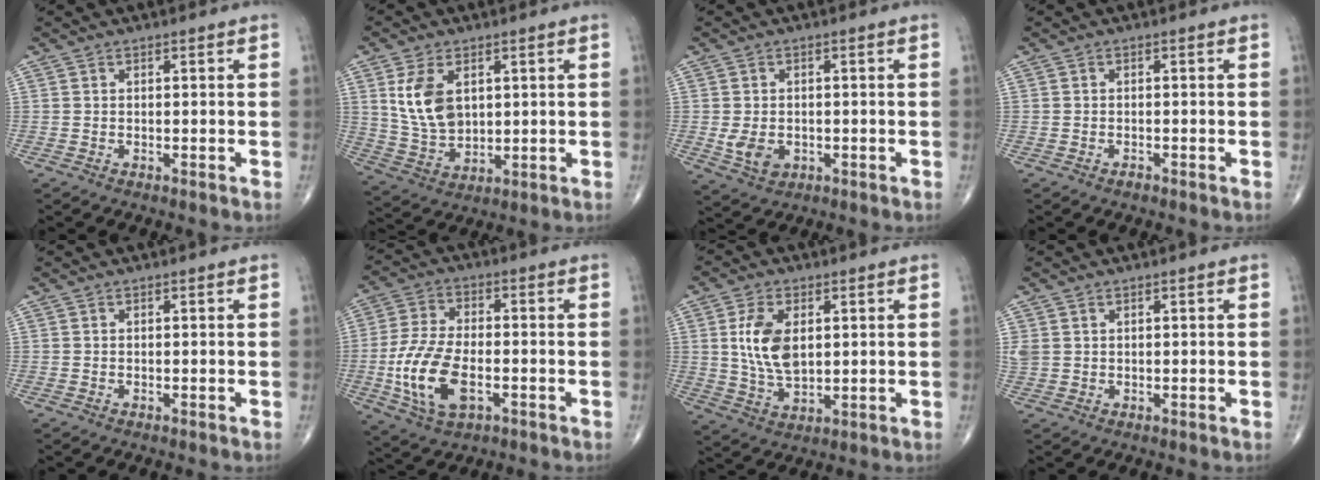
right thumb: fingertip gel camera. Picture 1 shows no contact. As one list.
[{"total": 10.1, "force": [2.9, 6.5, 7.2], "torque": [-0.125, -0.012, 0.069]}, {"total": 5.0, "force": [-0.8, 3.8, 3.2], "torque": [-0.050, -0.002, -0.004]}, {"total": 0.9, "force": [-0.6, 0.5, 0.3], "torque": [-0.005, 0.002, -0.012]}, {"total": 0.0}, {"total": 13.5, "force": [-3.5, 7.2, 10.9], "torque": [-0.222, 0.009, -0.062]}, {"total": 10.0, "force": [1.9, 5.8, 7.9], "torque": [-0.146, -0.011, 0.044]}, {"total": 2.5, "force": [1.0, 2.0, 1.1], "torque": [-0.029, 0.006, 0.028]}]